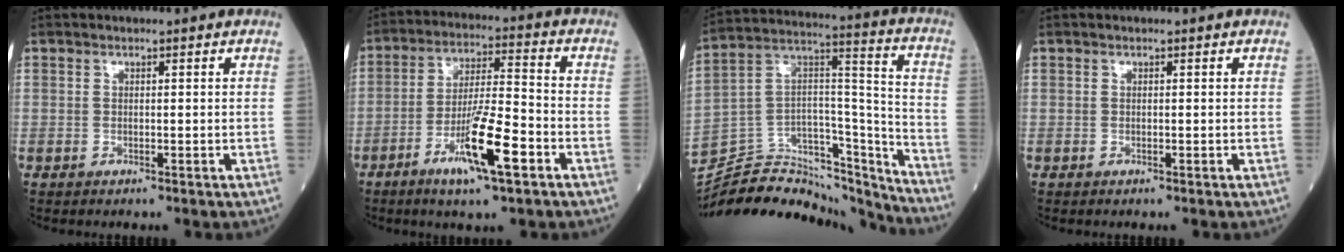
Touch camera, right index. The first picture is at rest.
{"total": 11.3, "force": [-5.3, 1.1, 9.9], "torque": [-0.175, -0.012, -0.095]}
{"total": 26.0, "force": [-24.8, 5.3, 5.9], "torque": [-0.121, 0.040, -0.389]}
{"total": 0.0}